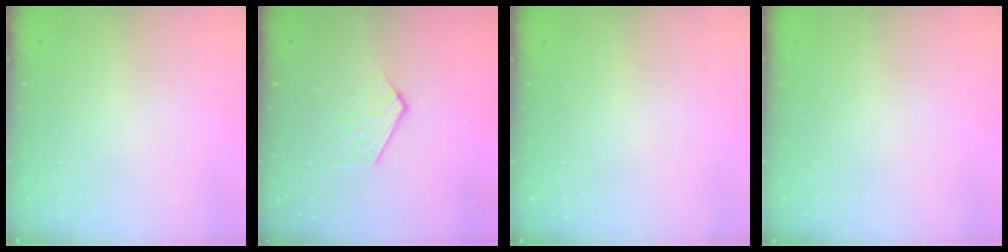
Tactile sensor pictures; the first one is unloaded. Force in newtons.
{"total": 6.3, "press": 6.3, "slide": 0.5}
{"total": 0.0}
{"total": 0.0}